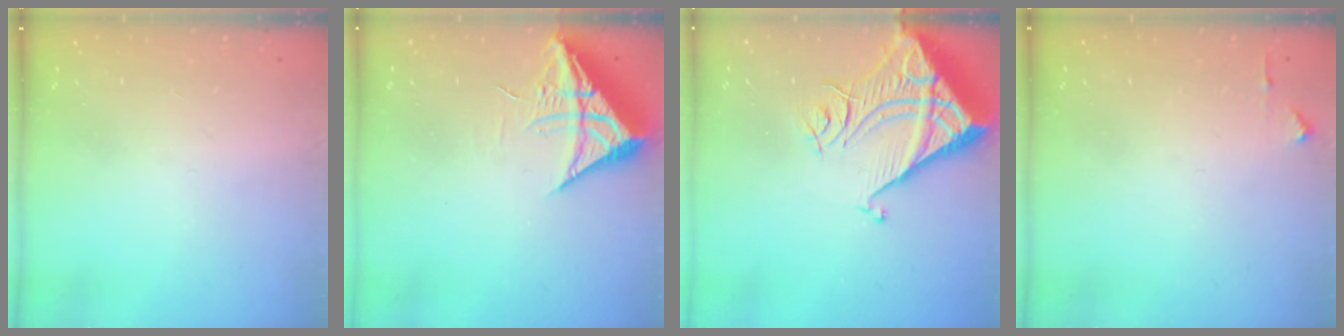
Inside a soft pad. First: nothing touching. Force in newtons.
{"total": 10.0, "press": 9.9, "slide": 1.0}
{"total": 10.3, "press": 10.3, "slide": 1.3}
{"total": 5.1, "press": 5.0, "slide": 0.8}